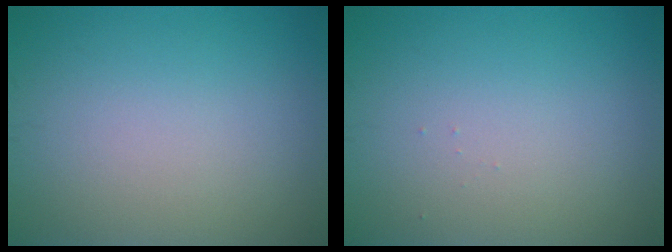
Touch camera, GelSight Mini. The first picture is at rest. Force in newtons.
{"total": 0.0}